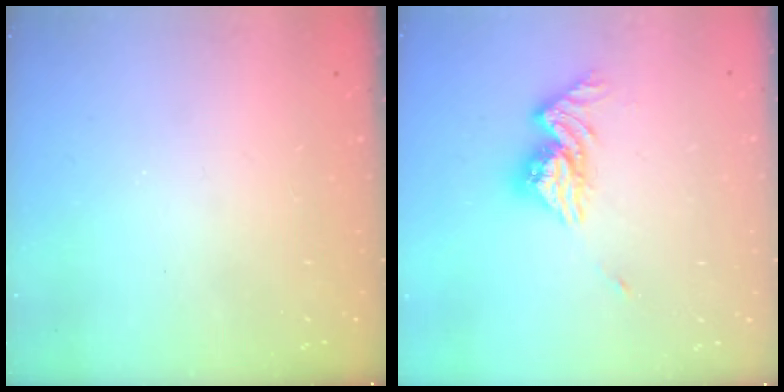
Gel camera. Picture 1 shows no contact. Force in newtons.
{"total": 12.5, "press": 12.5, "slide": 1.3}